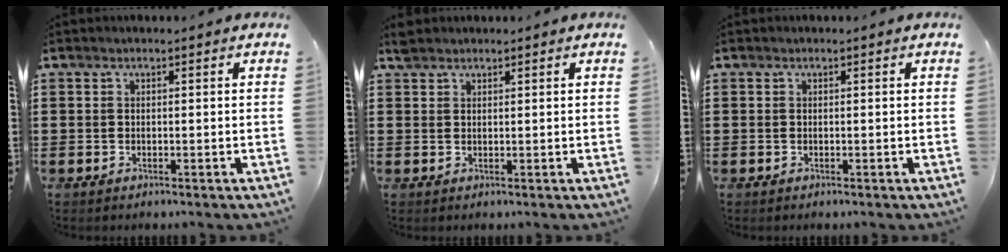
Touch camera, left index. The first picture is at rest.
{"total": 1.6, "force": [1.4, 0.6, 0.2], "torque": [-0.007, 0.003, 0.028]}
{"total": 0.0}